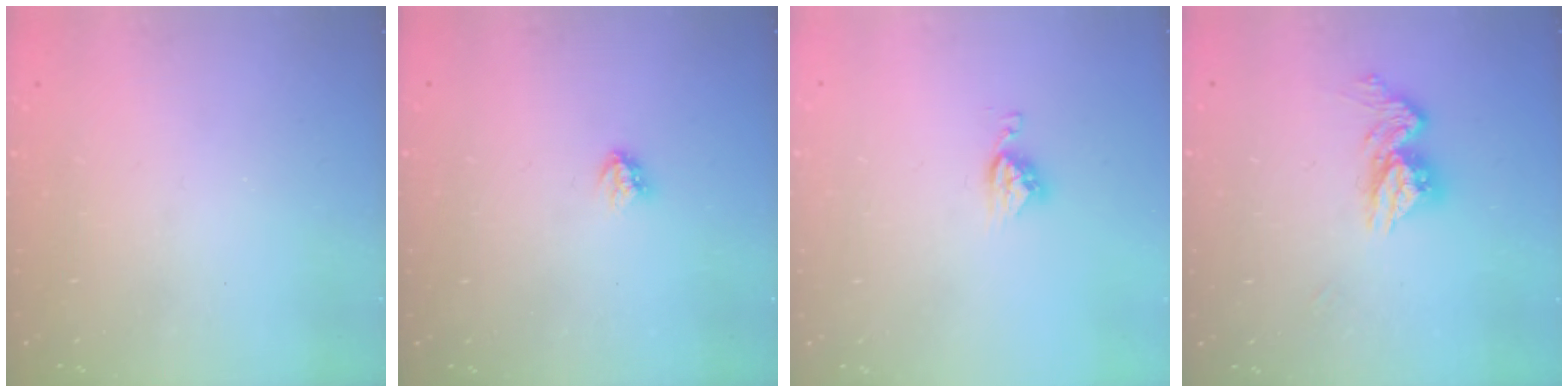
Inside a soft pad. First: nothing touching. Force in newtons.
{"total": 3.0, "press": 2.9, "slide": 0.4}
{"total": 5.3, "press": 5.3, "slide": 0.1}
{"total": 10.7, "press": 10.6, "slide": 1.0}